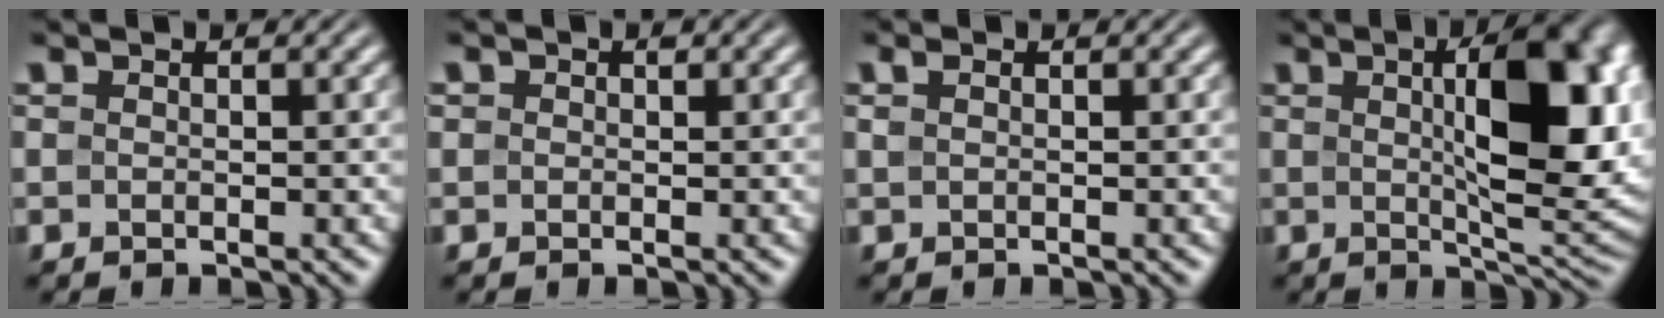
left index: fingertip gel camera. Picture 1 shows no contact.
{"total": 0.7, "force": [0.2, 0.5, 0.3], "torque": [-0.001, -0.002, 0.001]}
{"total": 0.8, "force": [0.4, 0.3, 0.6], "torque": [-0.017, 0.004, 0.009]}
{"total": 12.2, "force": [1.9, 4.5, 11.2], "torque": [-0.144, 0.005, 0.033]}